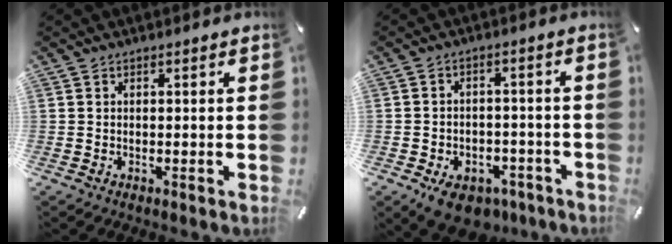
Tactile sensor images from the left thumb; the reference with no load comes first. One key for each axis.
{"total": 7.2, "fx": -4.5, "fy": 4.7, "fz": 3.2, "tx": -0.052, "ty": 0.032, "tz": -0.076}